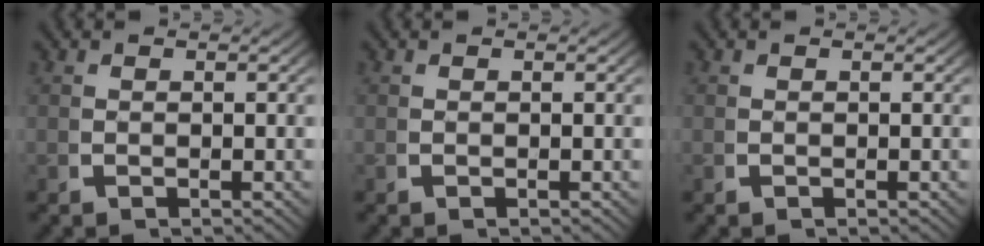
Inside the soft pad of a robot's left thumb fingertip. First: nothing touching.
{"total": 0.0}
{"total": 0.0}